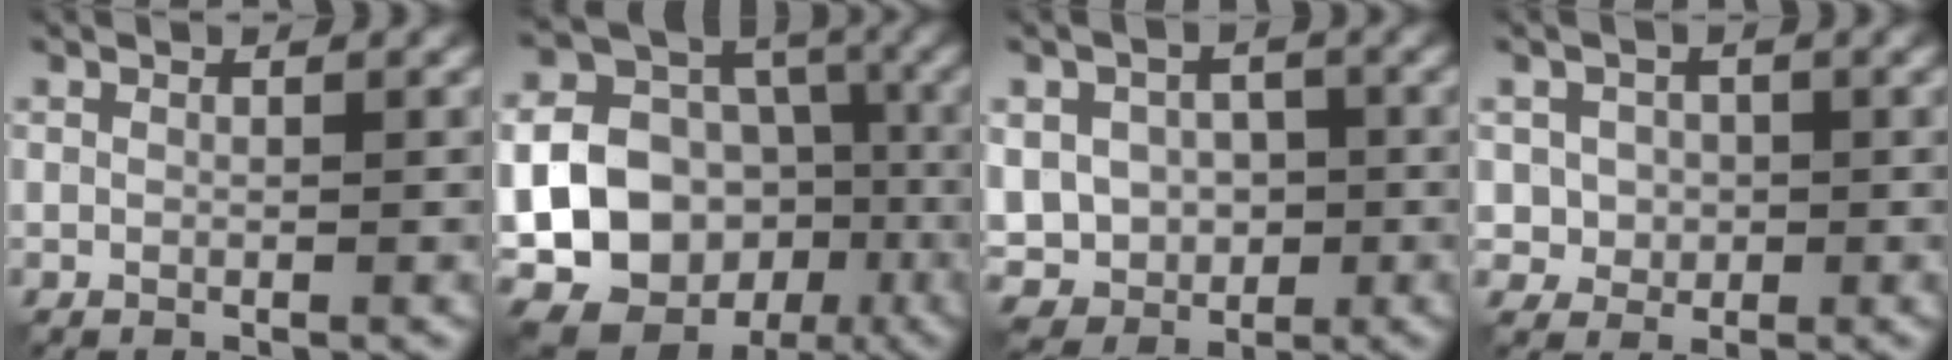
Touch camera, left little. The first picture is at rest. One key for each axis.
{"total": 21.4, "fx": -5.5, "fy": 18.8, "fz": 8.6, "tx": -0.189, "ty": -0.037, "tz": -0.095}
{"total": 7.1, "fx": -0.2, "fy": 6.1, "fz": 3.6, "tx": -0.075, "ty": 0.000, "tz": -0.015}
{"total": 2.9, "fx": 0.3, "fy": 2.8, "fz": 0.8, "tx": -0.009, "ty": -0.001, "tz": 0.009}